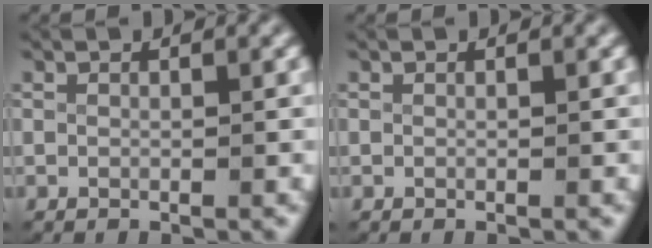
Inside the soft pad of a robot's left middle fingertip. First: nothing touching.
{"total": 0.0}